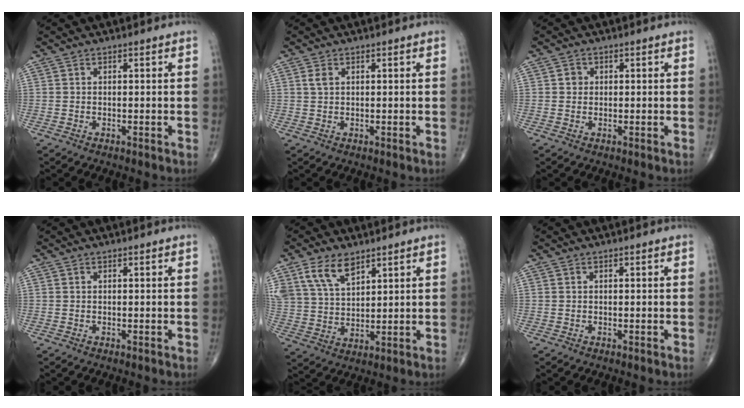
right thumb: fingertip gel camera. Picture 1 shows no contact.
{"total": 1.4, "force": [0.6, 0.8, 1.0], "torque": [-0.022, 0.004, 0.014]}
{"total": 1.5, "force": [0.2, 1.4, 0.5], "torque": [0.000, 0.002, 0.001]}
{"total": 0.0}
{"total": 8.8, "force": [5.6, 4.5, 5.1], "torque": [-0.090, -0.019, 0.117]}
{"total": 0.0}